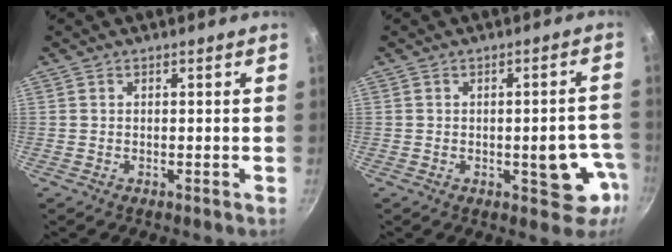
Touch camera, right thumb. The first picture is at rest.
{"total": 9.4, "force": [-2.9, 4.5, 7.7], "torque": [-0.036, 0.023, -0.033]}